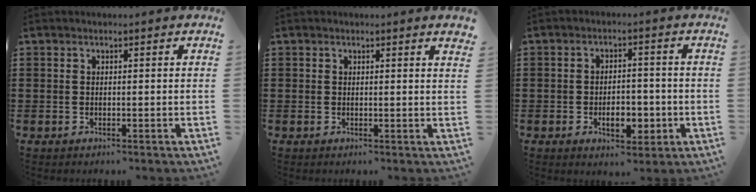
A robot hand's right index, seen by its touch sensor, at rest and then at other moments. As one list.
[{"total": 0.8, "force": [0.8, -0.1, 0.2], "torque": [-0.004, -0.001, 0.016]}, {"total": 5.8, "force": [-1.8, 3.2, 4.5], "torque": [-0.061, 0.003, -0.033]}]